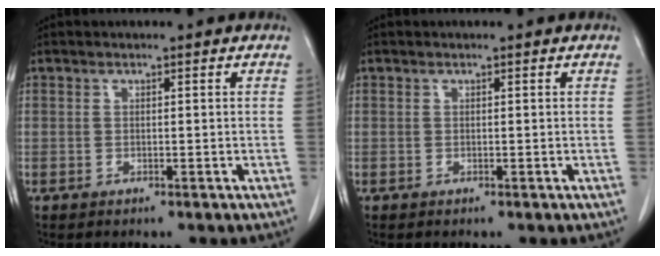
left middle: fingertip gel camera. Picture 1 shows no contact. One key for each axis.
{"total": 0.0}